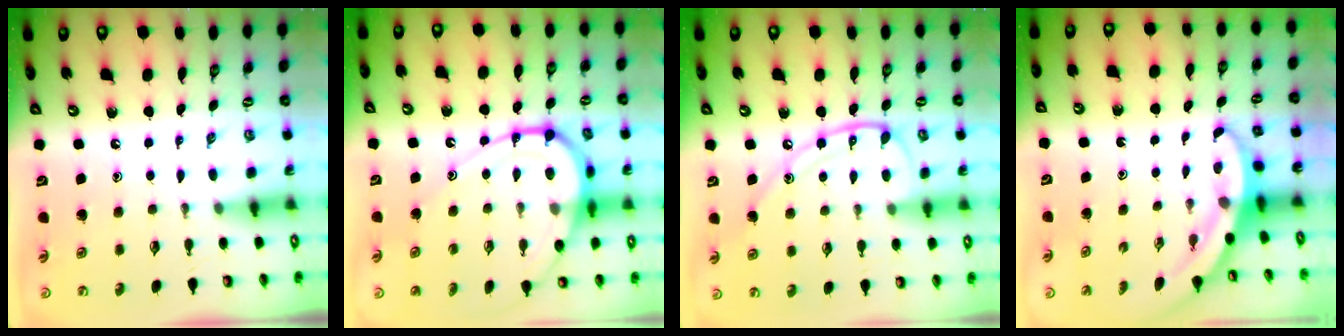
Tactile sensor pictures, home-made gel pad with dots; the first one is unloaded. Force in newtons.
{"total": 14.9, "press": 14.8, "slide": 1.2}
{"total": 13.7, "press": 13.6, "slide": 1.6}
{"total": 3.4, "press": 3.4, "slide": 0.1}